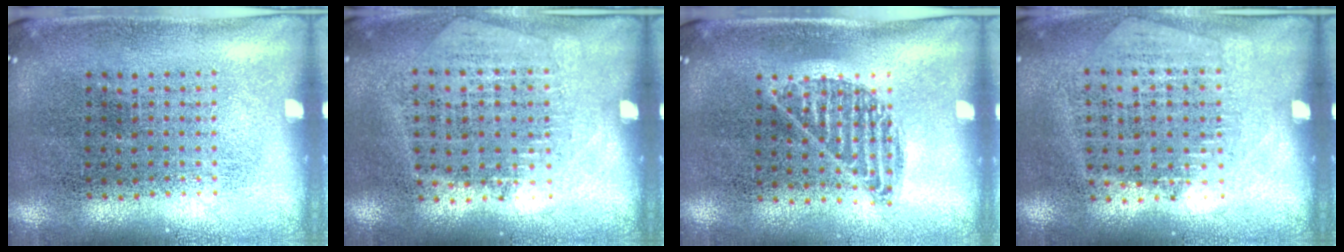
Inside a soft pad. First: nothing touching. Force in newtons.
{"total": 1.2, "press": 1.1, "slide": 0.5}
{"total": 0.9, "press": 0.8, "slide": 0.4}
{"total": 1.3, "press": 1.1, "slide": 0.6}